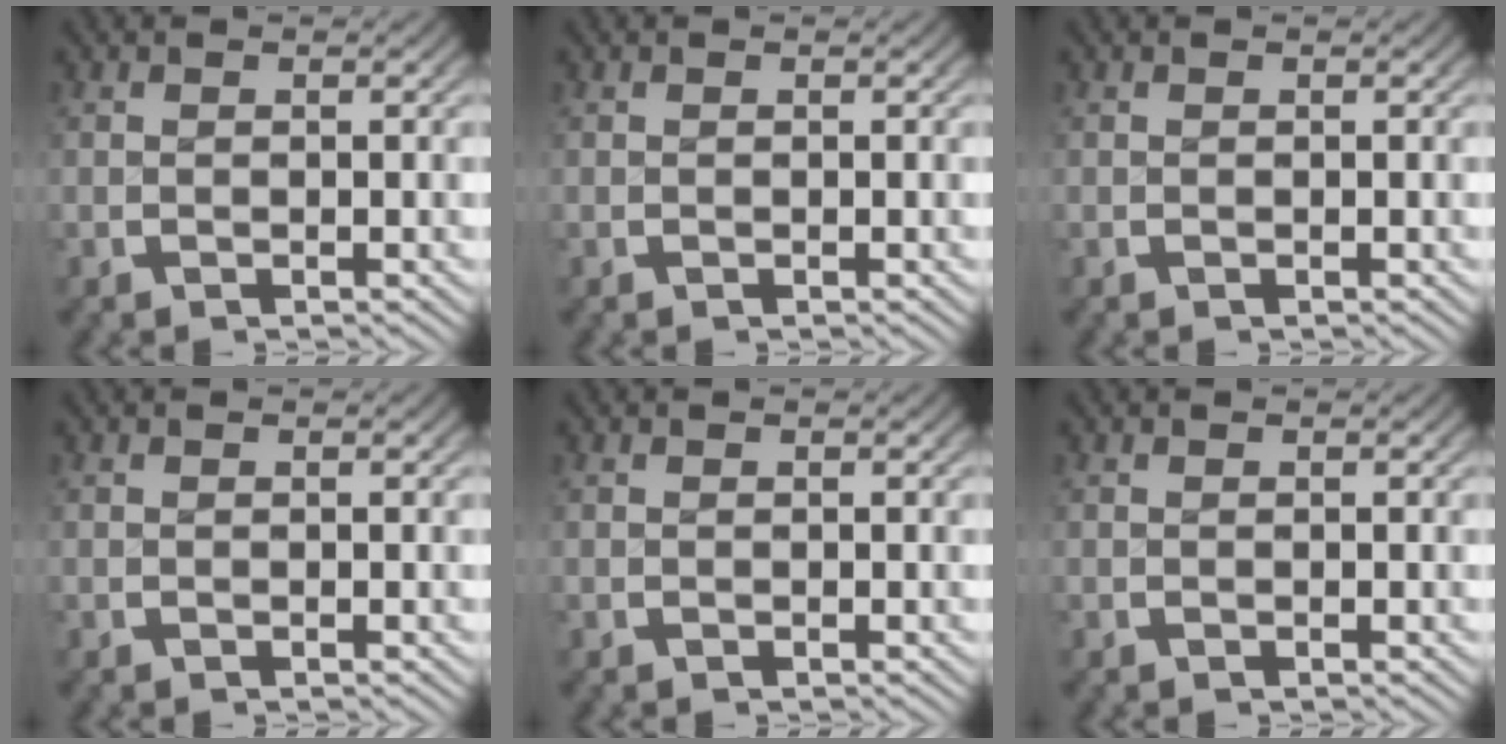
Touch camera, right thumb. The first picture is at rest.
{"total": 0.0}
{"total": 0.0}
{"total": 0.0}
{"total": 0.0}
{"total": 0.0}